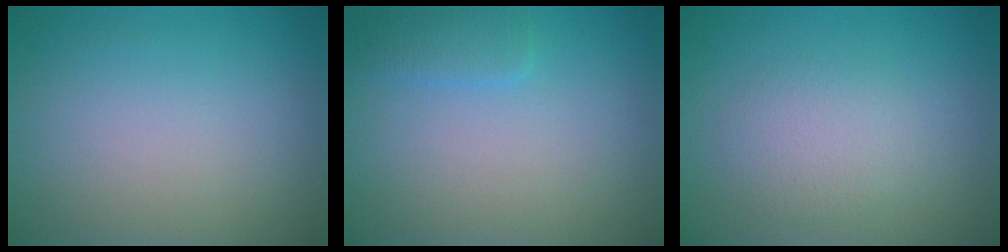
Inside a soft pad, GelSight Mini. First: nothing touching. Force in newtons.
{"total": 1.6, "press": 1.6, "slide": 0.0}
{"total": 2.3, "press": 2.3, "slide": 0.1}